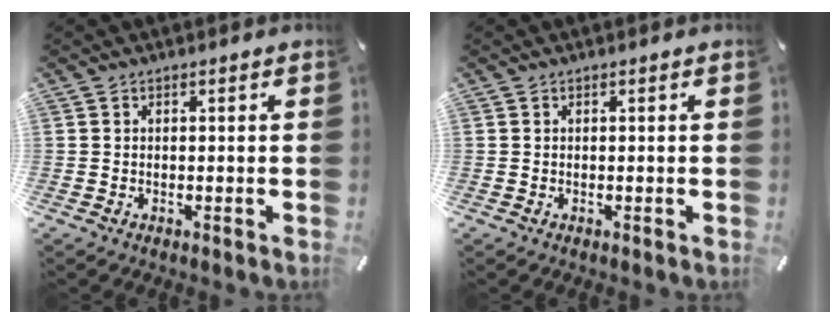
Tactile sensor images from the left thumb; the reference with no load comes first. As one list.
[{"total": 0.0}]